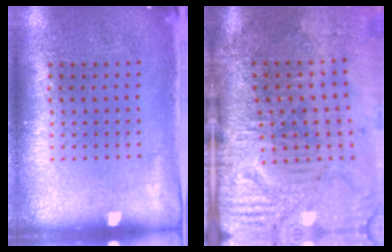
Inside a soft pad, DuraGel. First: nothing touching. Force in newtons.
{"total": 4.9, "press": 4.0, "slide": 2.8}